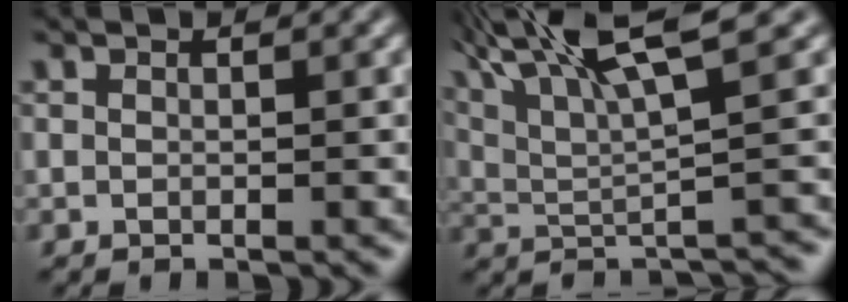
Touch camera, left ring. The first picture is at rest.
{"total": 8.1, "force": [4.8, 1.2, 6.4], "torque": [-0.094, 0.015, 0.085]}